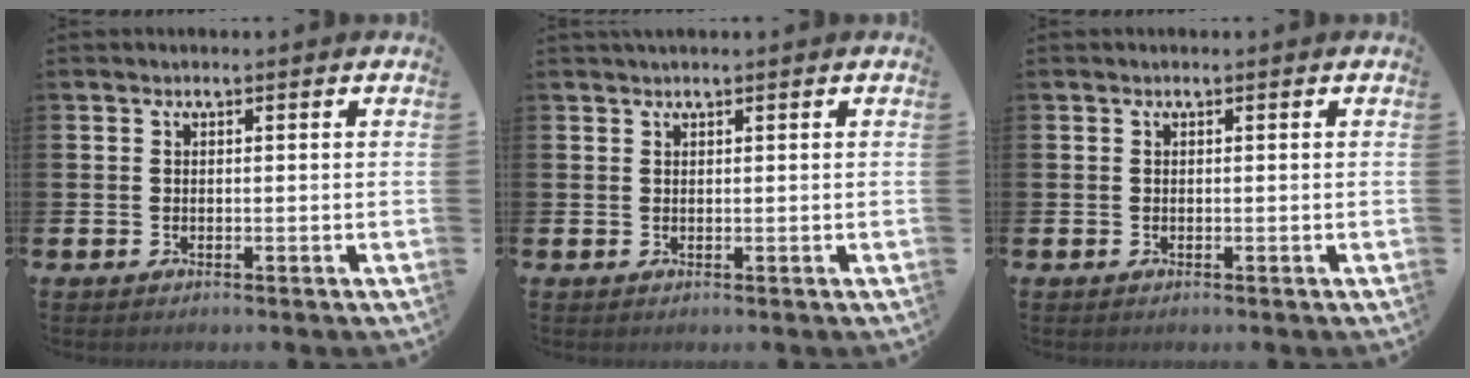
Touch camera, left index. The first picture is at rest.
{"total": 0.7, "force": [0.6, 0.0, 0.2], "torque": [-0.005, 0.002, 0.011]}
{"total": 0.0}